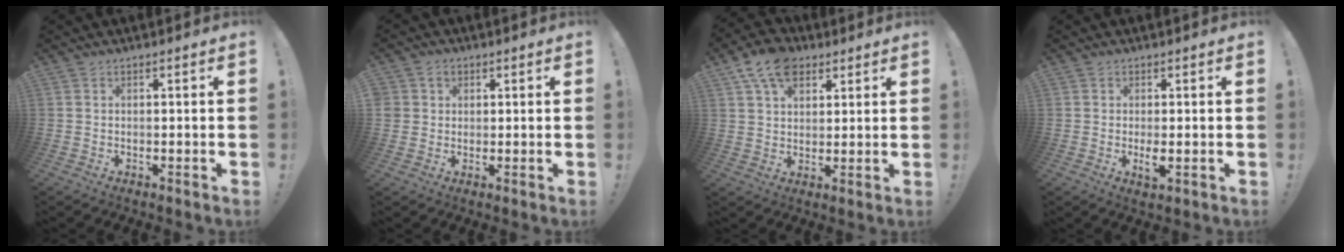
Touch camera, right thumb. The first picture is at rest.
{"total": 3.6, "force": [1.4, 3.2, 0.6], "torque": [-0.010, -0.002, 0.026]}
{"total": 11.4, "force": [6.3, 7.4, 5.9], "torque": [-0.093, -0.022, 0.119]}
{"total": 2.8, "force": [-0.1, 1.1, 2.6], "torque": [-0.037, -0.007, -0.004]}